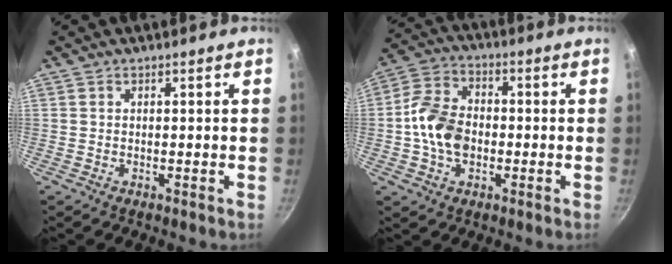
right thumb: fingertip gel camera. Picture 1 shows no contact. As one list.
[{"total": 11.0, "force": [-1.4, 7.7, 7.7], "torque": [-0.133, 0.025, -0.036]}]